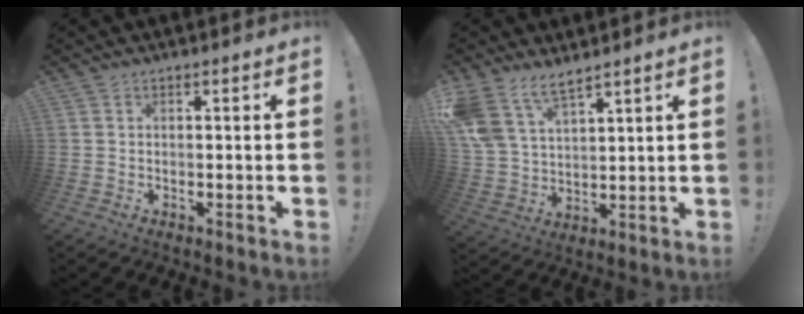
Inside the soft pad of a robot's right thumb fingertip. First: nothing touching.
{"total": 10.6, "force": [8.1, 4.7, 4.9], "torque": [-0.117, -0.045, 0.162]}